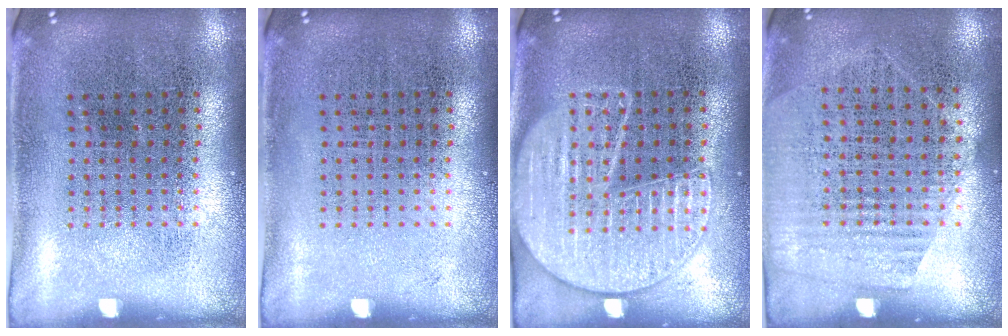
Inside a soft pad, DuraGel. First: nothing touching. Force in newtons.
{"total": 0.0}
{"total": 1.9, "press": 1.9, "slide": 0.2}
{"total": 1.3, "press": 1.1, "slide": 0.7}